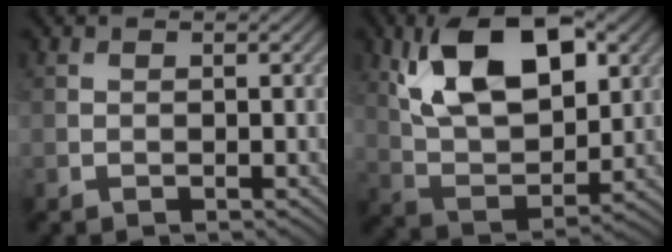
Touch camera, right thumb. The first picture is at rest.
{"total": 13.8, "force": [5.6, 7.0, 10.5], "torque": [-0.202, 0.002, 0.103]}